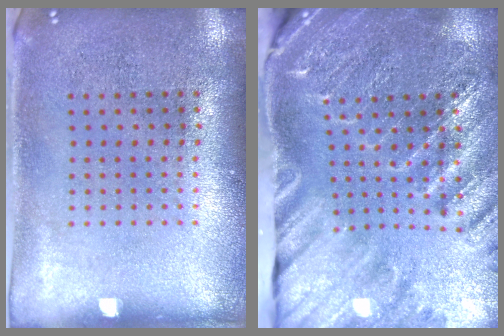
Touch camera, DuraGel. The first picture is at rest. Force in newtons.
{"total": 2.9, "press": 2.9, "slide": 0.5}